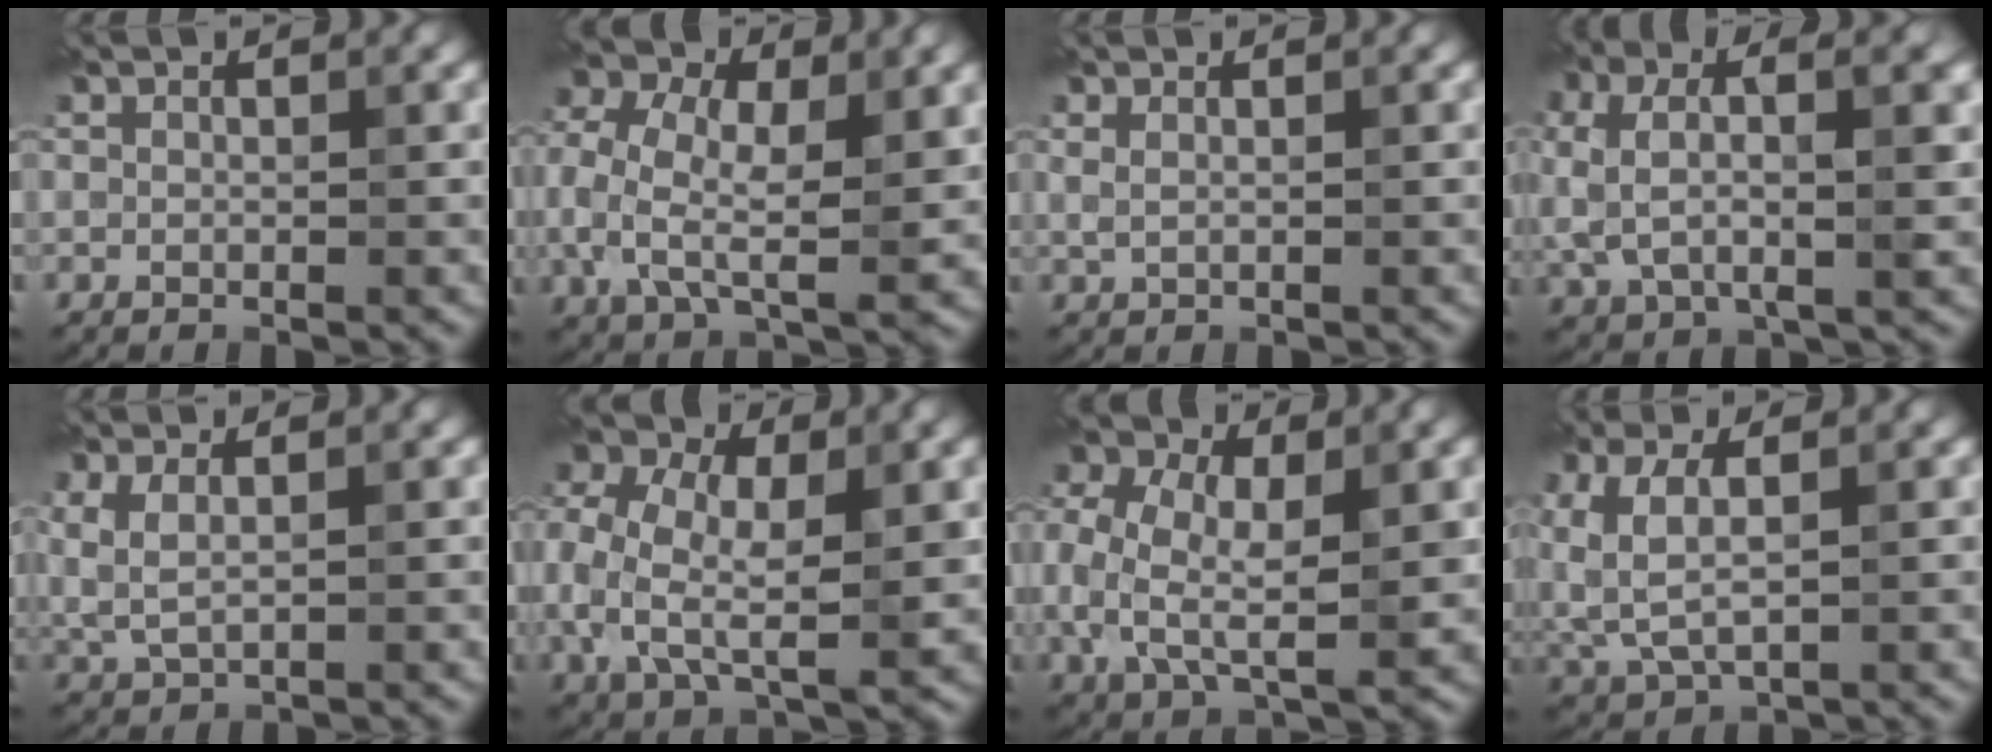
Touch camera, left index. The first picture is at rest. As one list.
[{"total": 9.6, "force": [0.6, 6.1, 7.3], "torque": [-0.180, 0.008, 0.005]}, {"total": 0.7, "force": [0.5, 0.2, 0.4], "torque": [-0.012, 0.004, 0.009]}, {"total": 6.7, "force": [0.7, 3.2, 5.9], "torque": [-0.124, 0.005, 0.008]}, {"total": 2.4, "force": [0.8, 1.1, 2.0], "torque": [-0.056, 0.003, 0.021]}, {"total": 10.3, "force": [0.0, 6.8, 7.8], "torque": [-0.189, 0.006, -0.007]}, {"total": 9.5, "force": [0.0, 6.2, 7.2], "torque": [-0.173, 0.005, -0.002]}, {"total": 4.6, "force": [0.6, 2.6, 3.7], "torque": [-0.101, 0.007, 0.015]}]